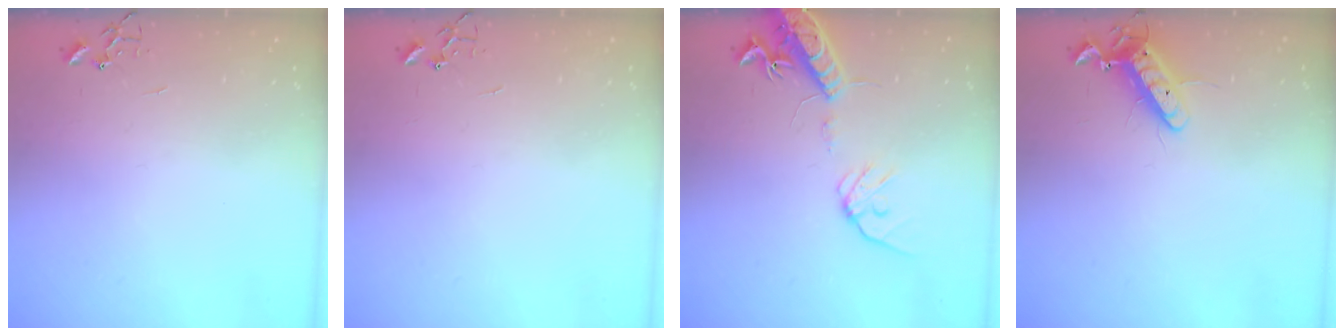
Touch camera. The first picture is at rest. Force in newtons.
{"total": 0.0}
{"total": 16.4, "press": 16.1, "slide": 3.0}
{"total": 11.6, "press": 11.5, "slide": 1.5}